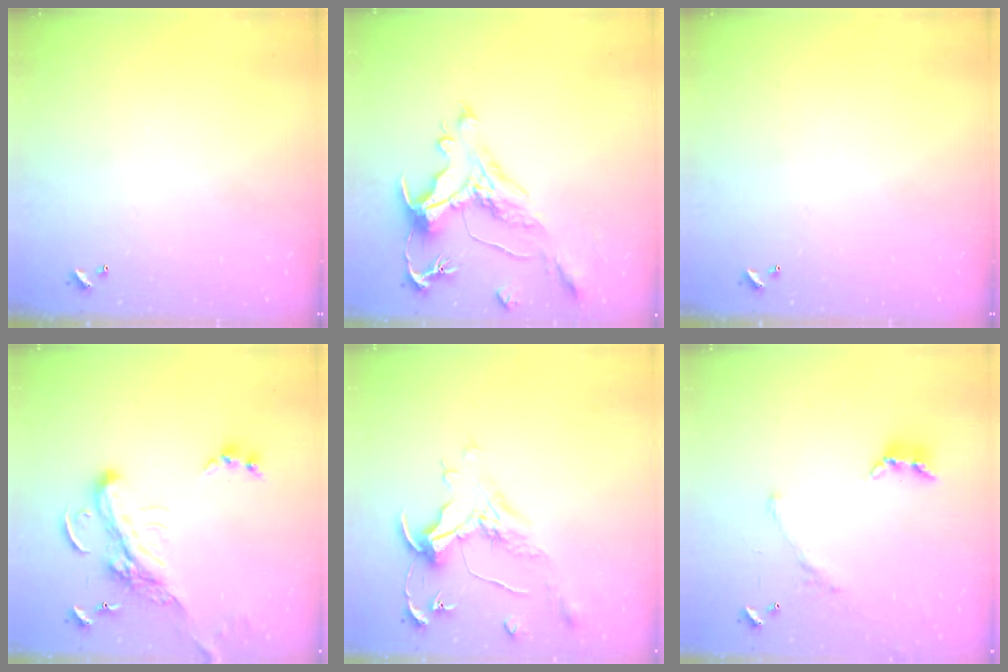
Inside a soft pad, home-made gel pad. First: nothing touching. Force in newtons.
{"total": 1.2, "press": 0.2, "slide": 1.2}
{"total": 0.0}
{"total": 6.7, "press": 6.5, "slide": 1.6}
{"total": 1.6, "press": 1.4, "slide": 0.7}
{"total": 1.5, "press": 1.0, "slide": 1.2}